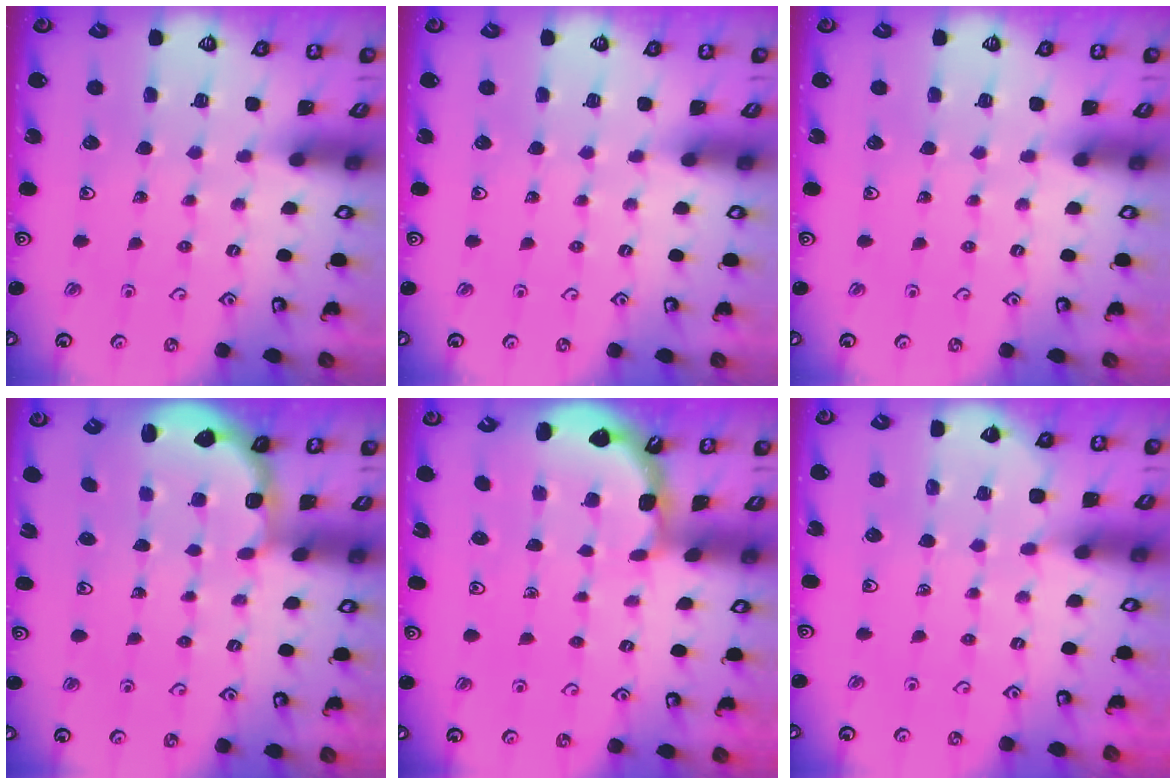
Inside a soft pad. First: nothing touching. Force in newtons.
{"total": 0.0}
{"total": 0.0}
{"total": 2.8, "press": 2.1, "slide": 1.9}
{"total": 2.0, "press": 2.0, "slide": 0.2}
{"total": 2.3, "press": 2.2, "slide": 0.4}